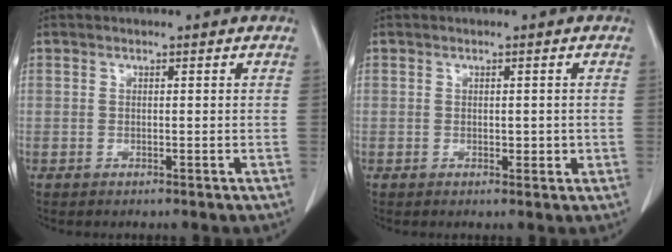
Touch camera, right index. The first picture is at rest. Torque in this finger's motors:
{"motor_torque": [-0.11, 0.06, -0.03, 0.01]}